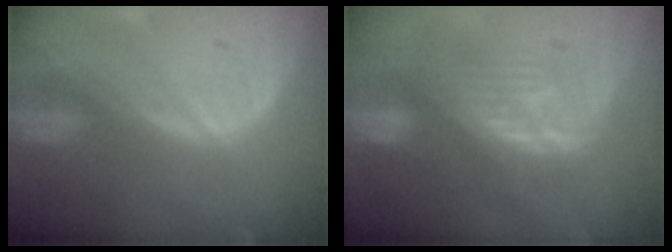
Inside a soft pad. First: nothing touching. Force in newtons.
{"total": 8.7, "press": 8.3, "slide": 2.6}